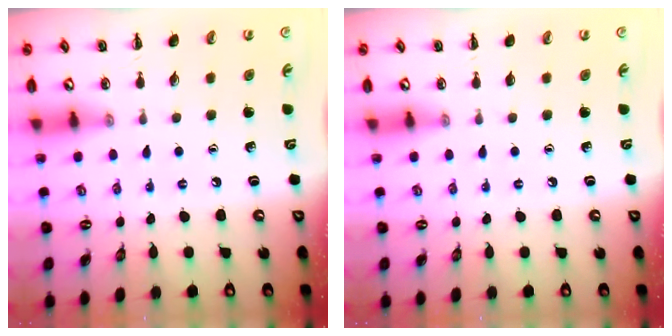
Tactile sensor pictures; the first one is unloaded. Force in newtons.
{"total": 0.0}